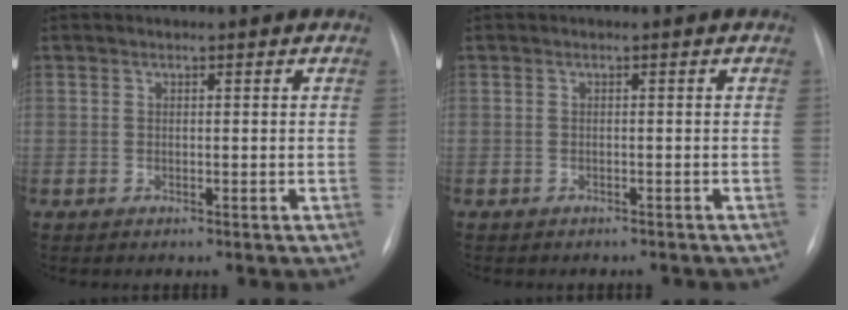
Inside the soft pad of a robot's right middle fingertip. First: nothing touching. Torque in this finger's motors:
{"motor_torque": [0.07, -0.07, 0.03, 0.03]}